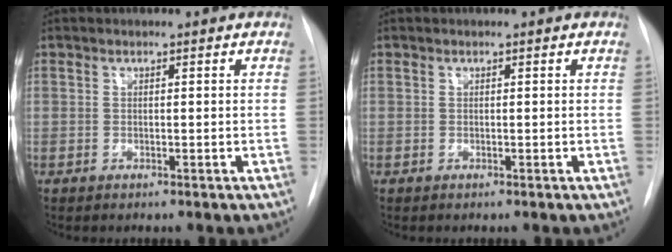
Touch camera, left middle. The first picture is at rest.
{"total": 0.0}